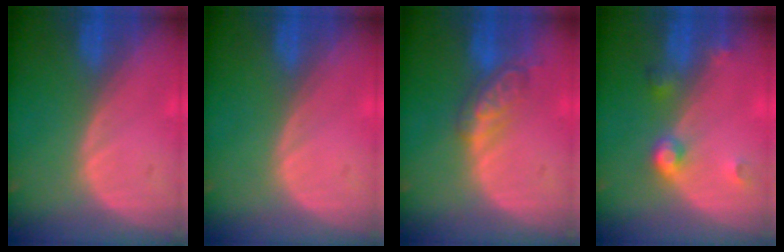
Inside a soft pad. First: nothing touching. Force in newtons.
{"total": 0.0}
{"total": 5.7, "press": 5.0, "slide": 2.7}
{"total": 3.9, "press": 3.6, "slide": 1.4}